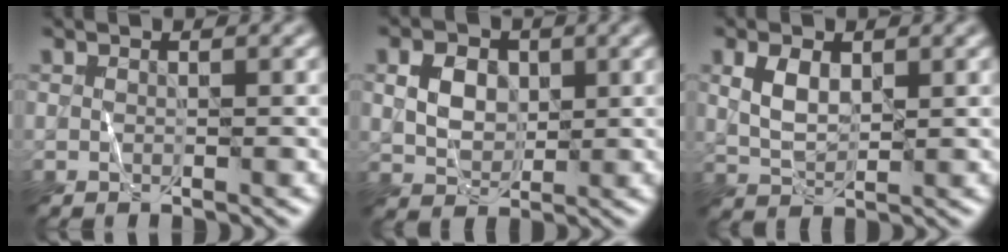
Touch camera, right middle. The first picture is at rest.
{"total": 3.4, "force": [0.8, 2.6, 2.1], "torque": [-0.039, 0.001, 0.012]}
{"total": 3.1, "force": [1.1, 1.8, 2.3], "torque": [-0.051, 0.001, 0.025]}